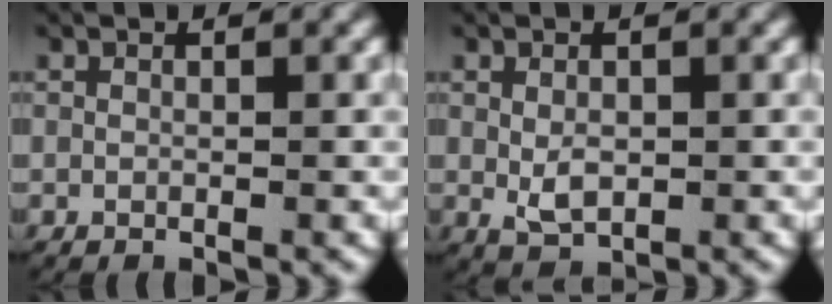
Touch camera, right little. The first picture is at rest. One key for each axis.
{"total": 2.2, "fx": 0.0, "fy": 1.3, "fz": 1.8, "tx": -0.042, "ty": -0.014, "tz": 0.009}